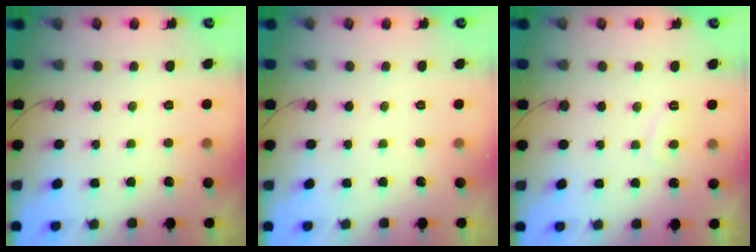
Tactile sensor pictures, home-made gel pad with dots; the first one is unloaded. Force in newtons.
{"total": 0.0}
{"total": 2.1, "press": 2.0, "slide": 0.7}